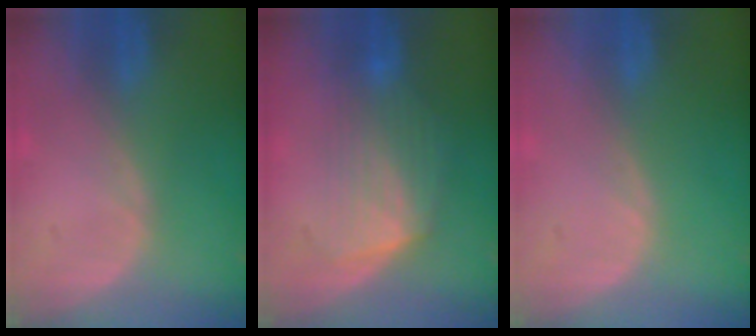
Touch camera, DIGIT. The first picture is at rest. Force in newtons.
{"total": 6.4, "press": 6.3, "slide": 1.2}
{"total": 0.0}